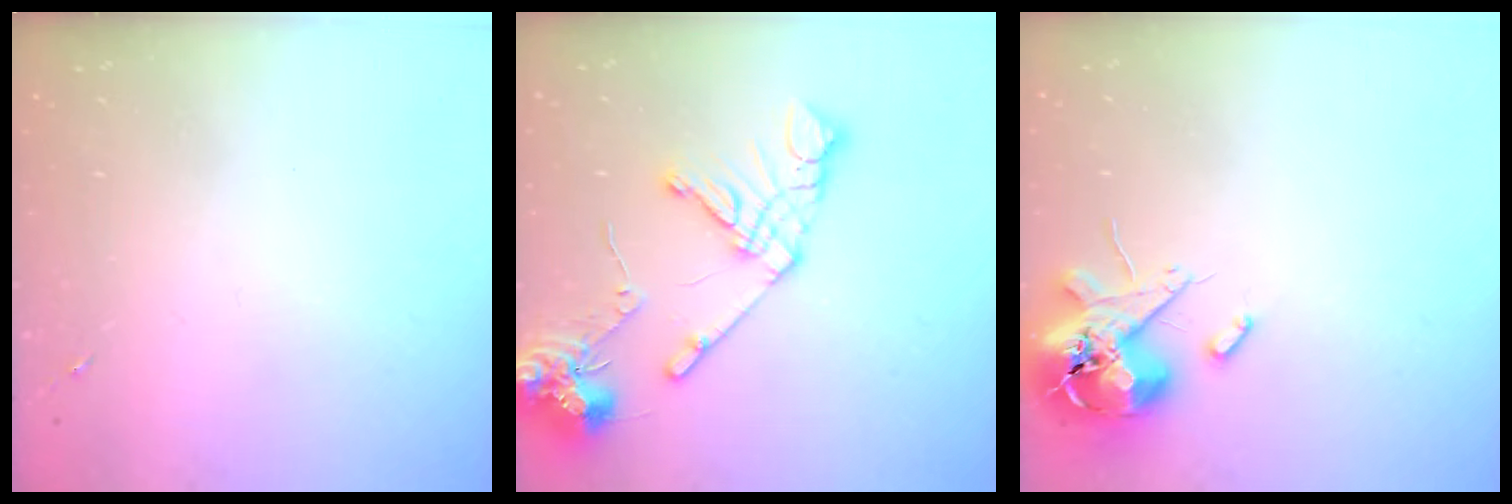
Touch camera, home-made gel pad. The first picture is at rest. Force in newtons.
{"total": 15.5, "press": 15.3, "slide": 2.3}
{"total": 13.0, "press": 12.8, "slide": 2.1}